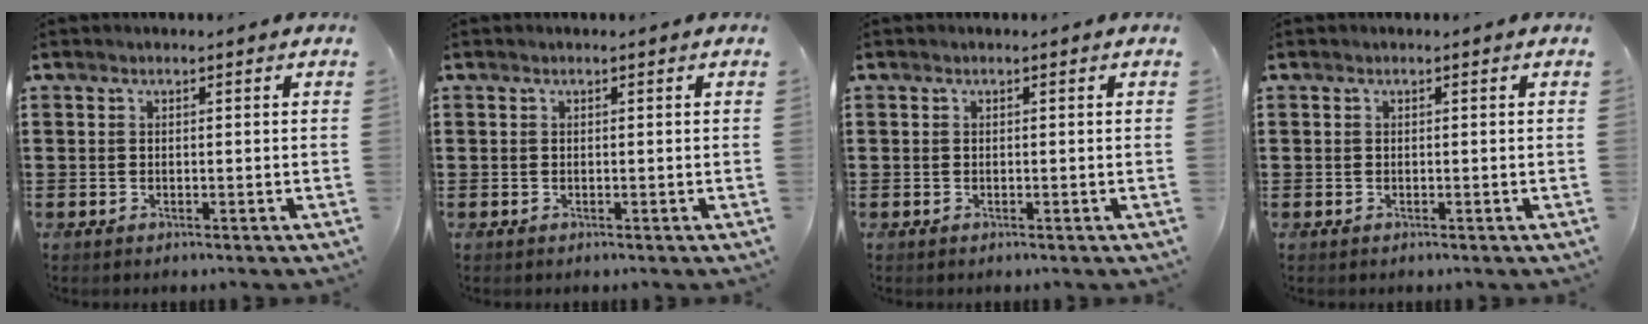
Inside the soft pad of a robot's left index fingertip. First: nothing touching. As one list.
[{"total": 0.0}, {"total": 0.0}, {"total": 0.0}]